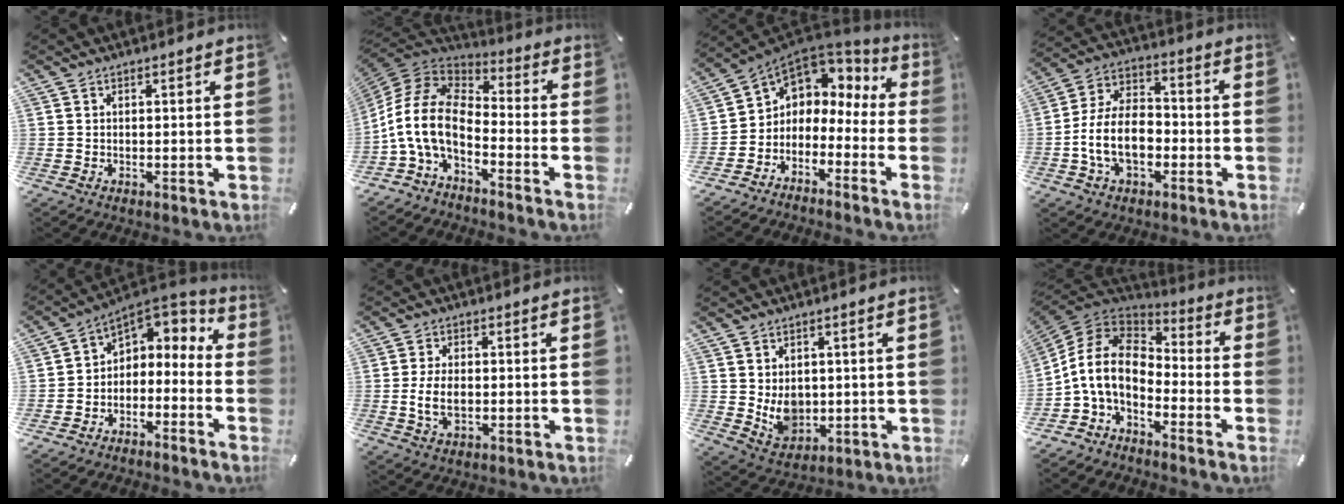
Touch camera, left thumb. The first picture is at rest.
{"total": 13.8, "force": [-6.0, 7.8, 9.6], "torque": [-0.220, 0.014, -0.117]}
{"total": 4.1, "force": [0.1, 4.1, 0.3], "torque": [-0.026, -0.025, 0.003]}
{"total": 13.2, "force": [-3.8, 8.6, 9.2], "torque": [-0.202, 0.012, -0.069]}
{"total": 3.9, "force": [0.2, 3.9, 0.5], "torque": [-0.010, -0.016, 0.004]}
{"total": 6.3, "force": [-0.7, 3.8, 5.1], "torque": [-0.107, 0.001, -0.013]}
{"total": 6.8, "force": [1.0, 5.9, 3.2], "torque": [-0.048, -0.011, 0.019]}
{"total": 12.2, "force": [-3.6, 8.2, 8.3], "torque": [-0.193, 0.016, -0.073]}